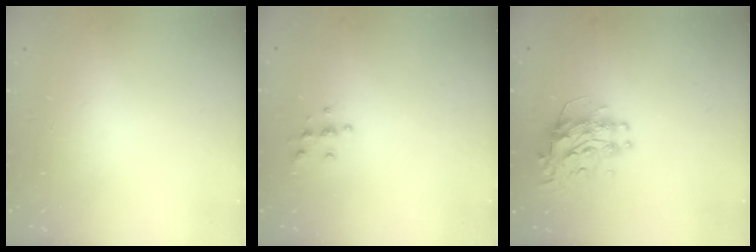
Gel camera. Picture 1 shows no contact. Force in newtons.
{"total": 5.5, "press": 5.5, "slide": 0.5}
{"total": 10.4, "press": 10.4, "slide": 1.0}